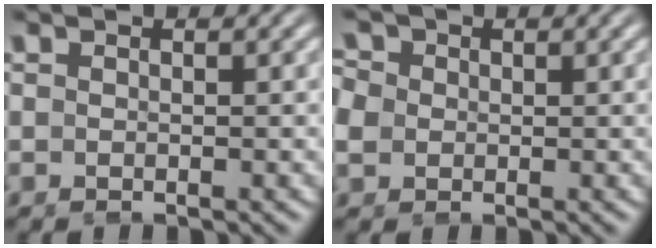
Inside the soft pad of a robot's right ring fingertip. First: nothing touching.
{"total": 4.2, "force": [0.4, 3.8, 1.8], "torque": [-0.051, -0.006, 0.005]}